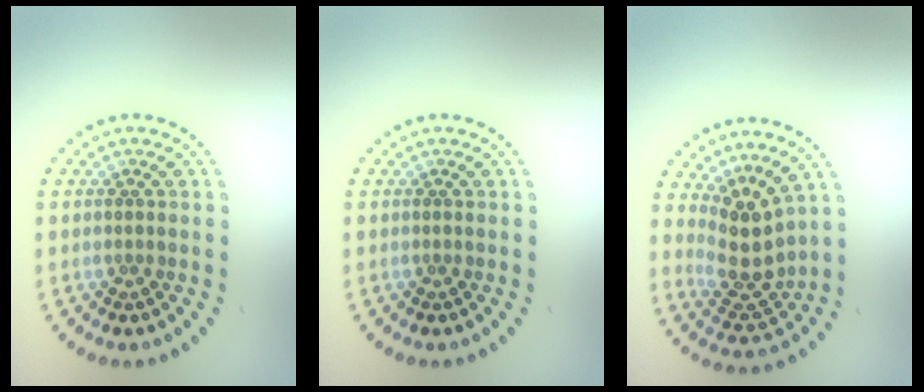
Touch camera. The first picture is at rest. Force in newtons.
{"total": 0.0}
{"total": 3.8, "press": 3.1, "slide": 2.2}